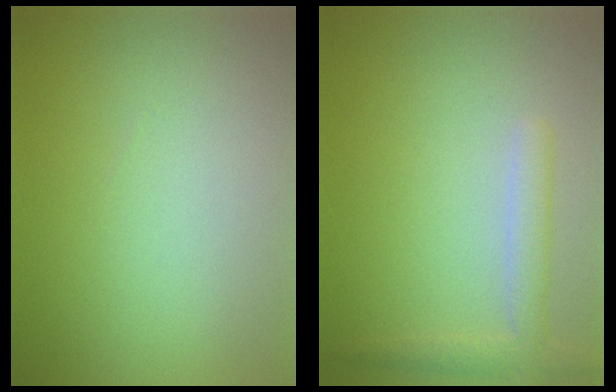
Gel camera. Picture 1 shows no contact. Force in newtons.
{"total": 2.6, "press": 2.5, "slide": 0.2}